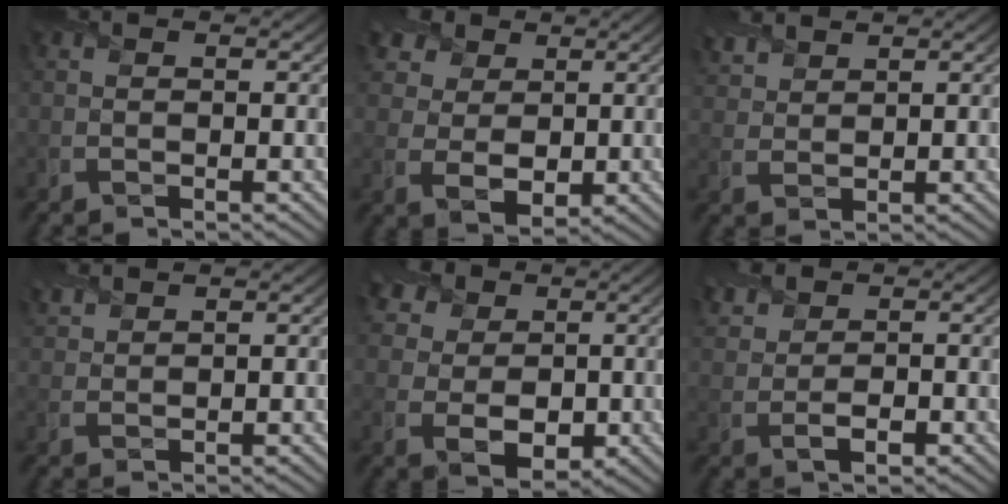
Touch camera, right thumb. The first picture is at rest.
{"total": 8.1, "force": [3.6, 6.2, 3.8], "torque": [-0.117, 0.007, 0.070]}
{"total": 3.8, "force": [3.1, 1.6, 1.5], "torque": [-0.040, 0.011, 0.067]}
{"total": 2.7, "force": [2.4, 0.9, 1.0], "torque": [-0.028, 0.008, 0.055]}
{"total": 9.4, "force": [2.9, 7.7, 4.6], "torque": [-0.114, 0.009, 0.047]}
{"total": 4.1, "force": [1.2, 2.8, 2.8], "torque": [-0.060, 0.000, 0.020]}